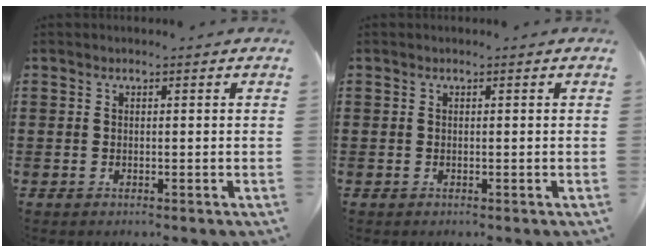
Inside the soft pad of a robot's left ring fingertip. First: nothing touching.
{"total": 0.0}